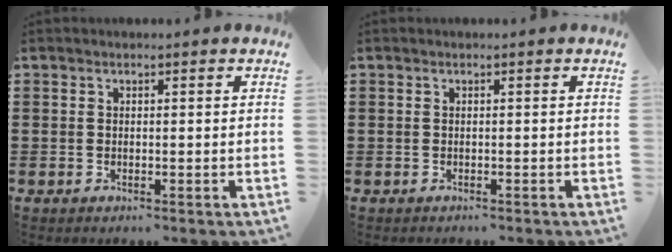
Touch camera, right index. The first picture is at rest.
{"total": 0.0}